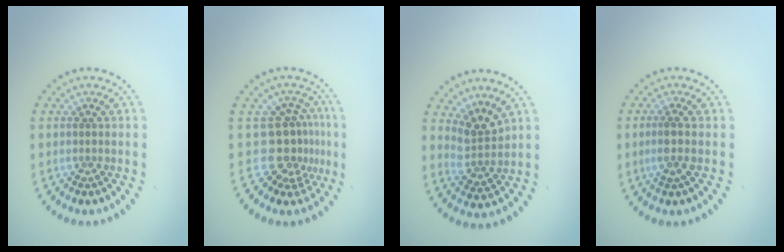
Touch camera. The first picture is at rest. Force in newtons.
{"total": 3.8, "press": 2.6, "slide": 2.8}
{"total": 2.9, "press": 2.1, "slide": 2.0}
{"total": 1.4, "press": 1.1, "slide": 0.8}